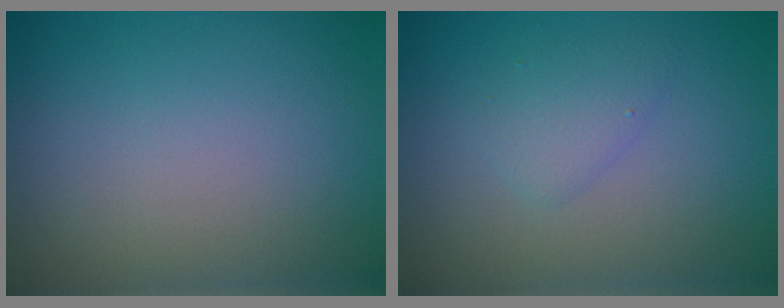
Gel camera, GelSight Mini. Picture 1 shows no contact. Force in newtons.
{"total": 1.7, "press": 1.7, "slide": 0.1}